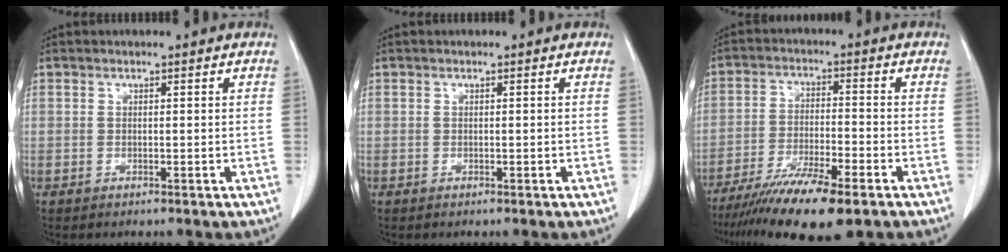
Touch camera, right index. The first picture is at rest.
{"total": 0.0}
{"total": 12.6, "force": [-9.0, 1.4, 8.6], "torque": [-0.153, -0.029, -0.151]}